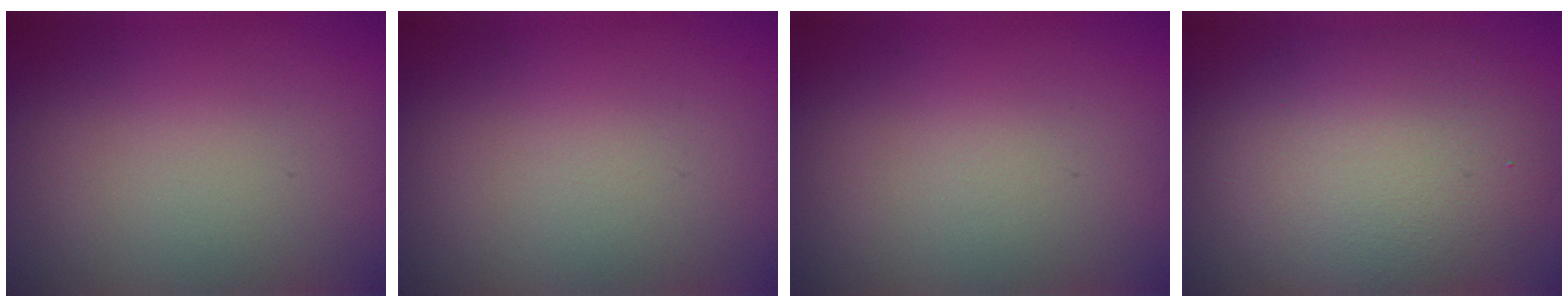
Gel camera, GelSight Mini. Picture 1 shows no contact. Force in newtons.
{"total": 0.0}
{"total": 0.0}
{"total": 8.4, "press": 8.3, "slide": 0.8}